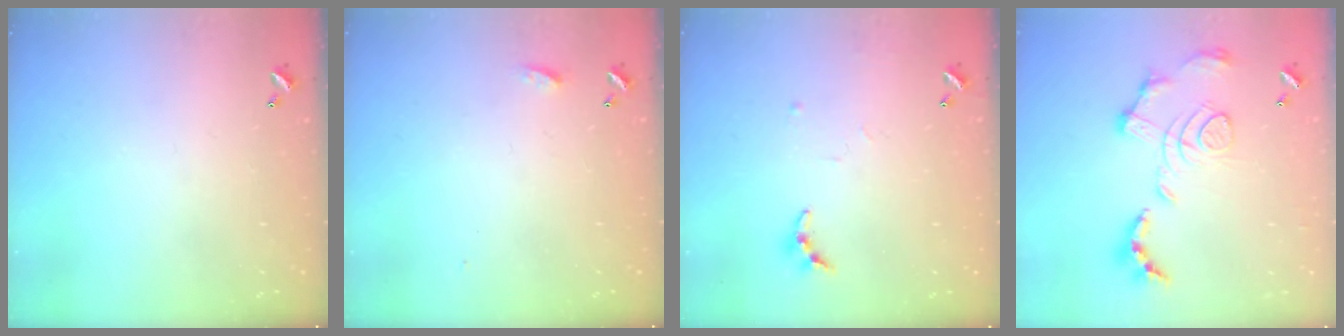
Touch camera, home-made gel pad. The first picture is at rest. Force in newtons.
{"total": 4.3, "press": 4.3, "slide": 0.5}
{"total": 7.0, "press": 7.0, "slide": 0.4}
{"total": 1.7, "press": 1.1, "slide": 1.3}